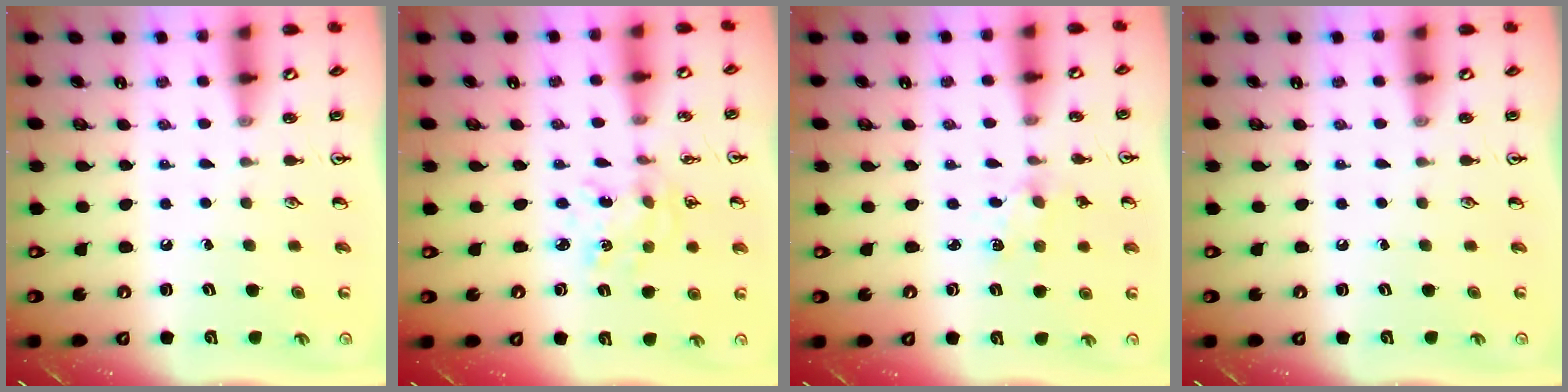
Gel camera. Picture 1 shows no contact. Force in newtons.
{"total": 2.8, "press": 2.8, "slide": 0.2}
{"total": 2.0, "press": 2.0, "slide": 0.3}
{"total": 0.0}